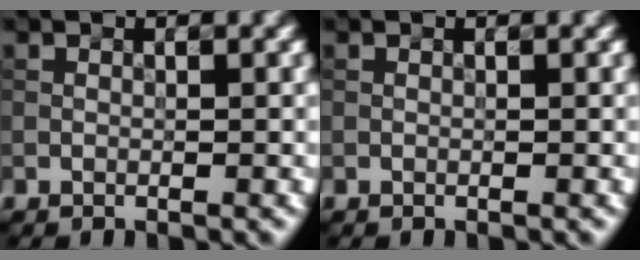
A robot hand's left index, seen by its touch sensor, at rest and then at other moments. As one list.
[{"total": 0.0}]